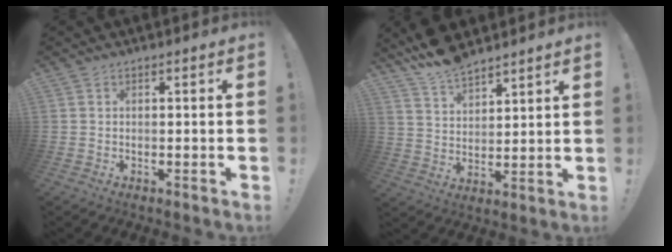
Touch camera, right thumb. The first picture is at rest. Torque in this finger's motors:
{"motor_torque": [-1.49, 1.75, -0.40, 2.36, 0.08]}